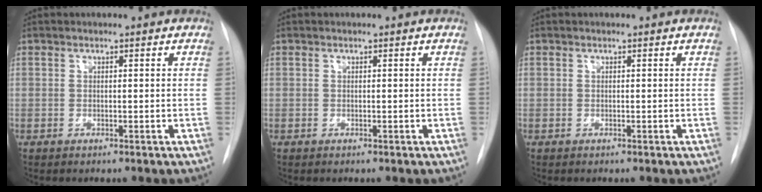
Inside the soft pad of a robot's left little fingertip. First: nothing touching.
{"total": 0.0}
{"total": 0.0}